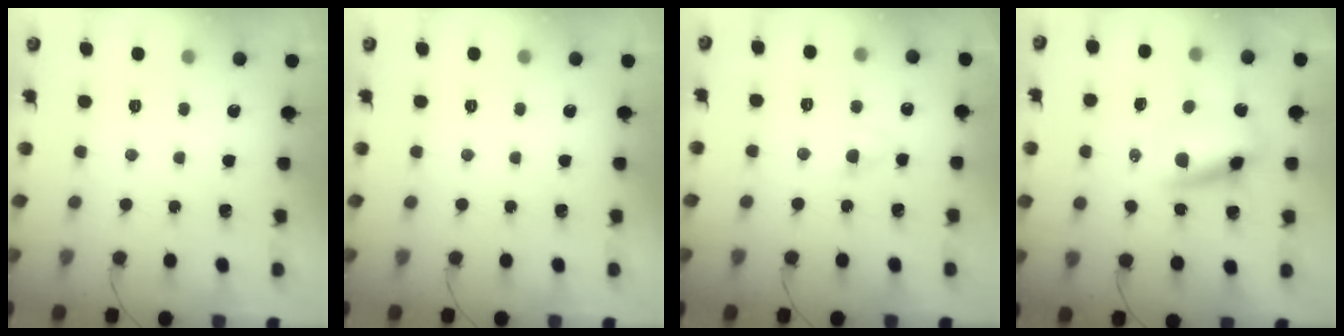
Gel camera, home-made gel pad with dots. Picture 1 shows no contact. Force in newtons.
{"total": 0.0}
{"total": 4.3, "press": 4.1, "slide": 1.4}
{"total": 9.3, "press": 9.0, "slide": 2.4}